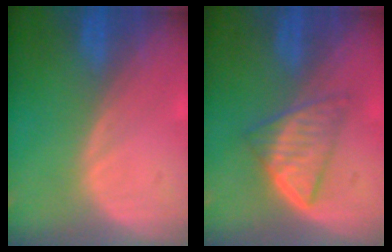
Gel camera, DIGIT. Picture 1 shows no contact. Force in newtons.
{"total": 5.8, "press": 5.2, "slide": 2.5}